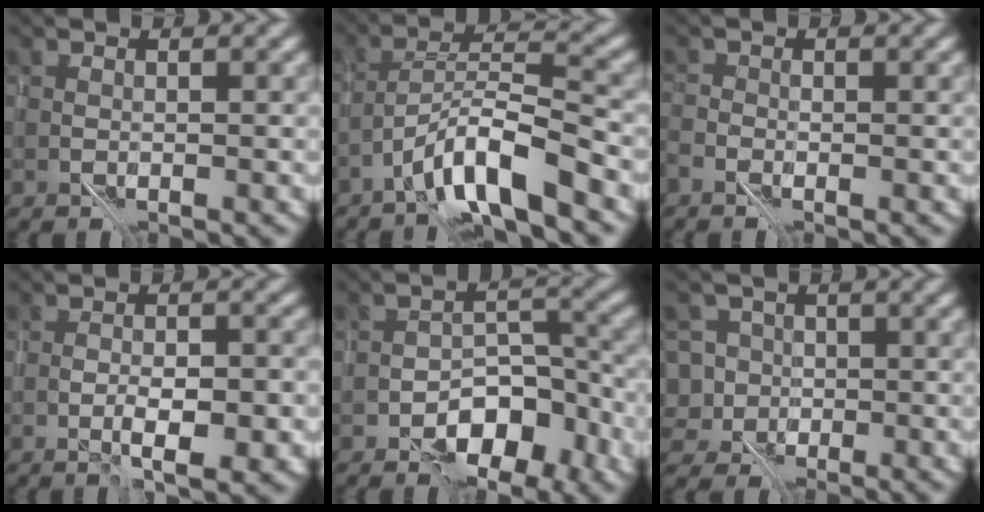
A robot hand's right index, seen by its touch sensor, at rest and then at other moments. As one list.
[{"total": 6.3, "force": [-4.1, 0.6, 4.7], "torque": [-0.082, 0.014, -0.079]}, {"total": 1.4, "force": [-1.2, 0.7, 0.5], "torque": [-0.008, -0.003, -0.029]}, {"total": 2.8, "force": [-0.6, 0.5, 2.7], "torque": [-0.040, 0.002, -0.007]}, {"total": 6.1, "force": [-3.7, 3.2, 3.7], "torque": [-0.028, 0.019, -0.059]}, {"total": 6.2, "force": [0.1, 5.9, 1.8], "torque": [-0.034, 0.025, -0.031]}]